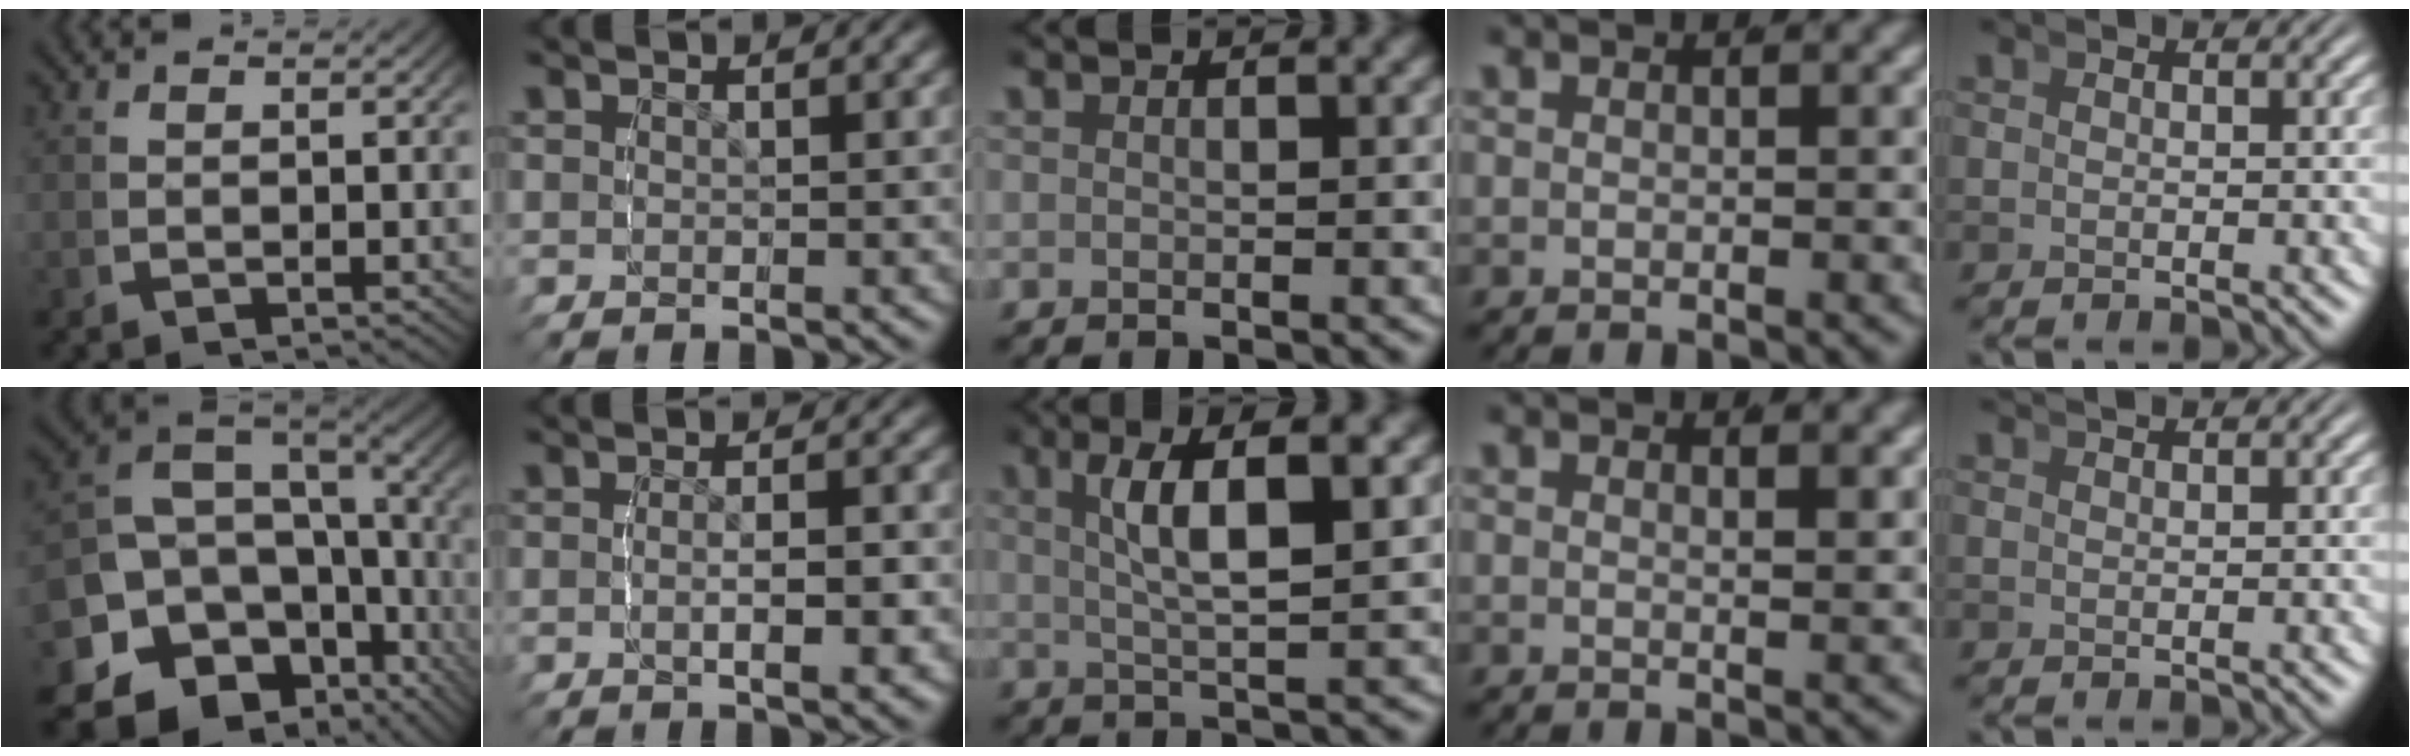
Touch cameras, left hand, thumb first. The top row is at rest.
{"thumb": {"total": 17.8, "force": [-3.4, 13.2, 11.5], "torque": [-0.226, -0.060, -0.038]}, "index": {"total": 2.3, "force": [-1.0, 0.5, 2.1], "torque": [-0.035, -0.002, -0.017]}, "middle": {"total": 4.7, "force": [1.5, 0.5, 4.5], "torque": [-0.076, 0.010, 0.024]}, "ring": {"total": 1.2, "force": [0.9, -0.2, 0.8], "torque": [-0.008, -0.006, 0.015]}, "little": {"total": 1.3, "force": [1.1, -0.6, 0.1], "torque": [0.006, 0.006, 0.021]}}